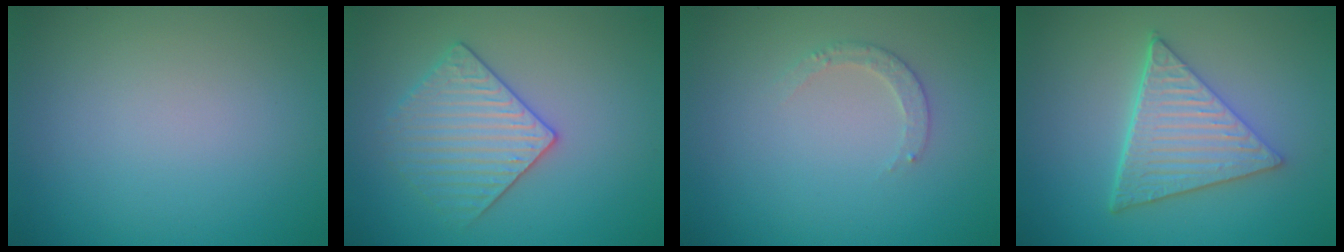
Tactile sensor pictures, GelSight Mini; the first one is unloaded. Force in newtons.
{"total": 3.3, "press": 3.3, "slide": 0.2}
{"total": 1.5, "press": 1.5, "slide": 0.2}
{"total": 6.1, "press": 4.5, "slide": 4.1}